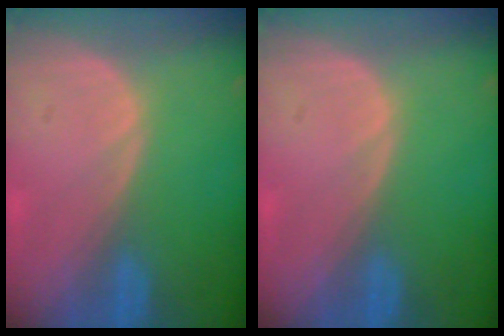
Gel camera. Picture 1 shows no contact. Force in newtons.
{"total": 0.0}